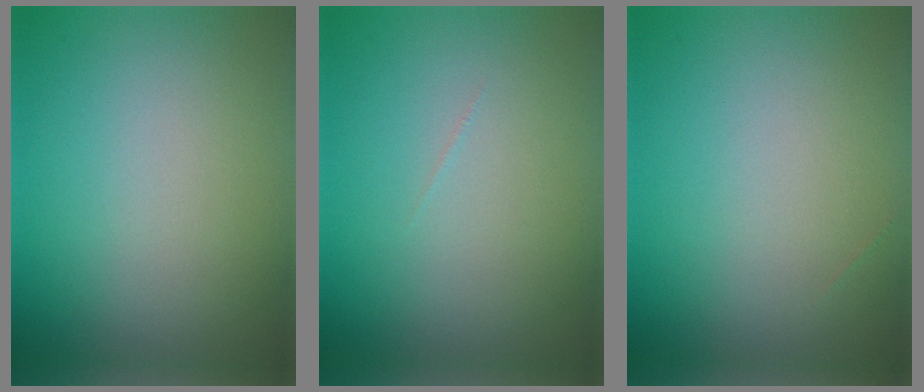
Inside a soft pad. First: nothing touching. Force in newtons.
{"total": 0.0}
{"total": 0.0}